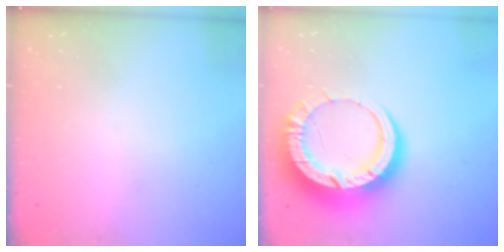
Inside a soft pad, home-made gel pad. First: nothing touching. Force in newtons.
{"total": 16.0, "press": 15.9, "slide": 1.7}